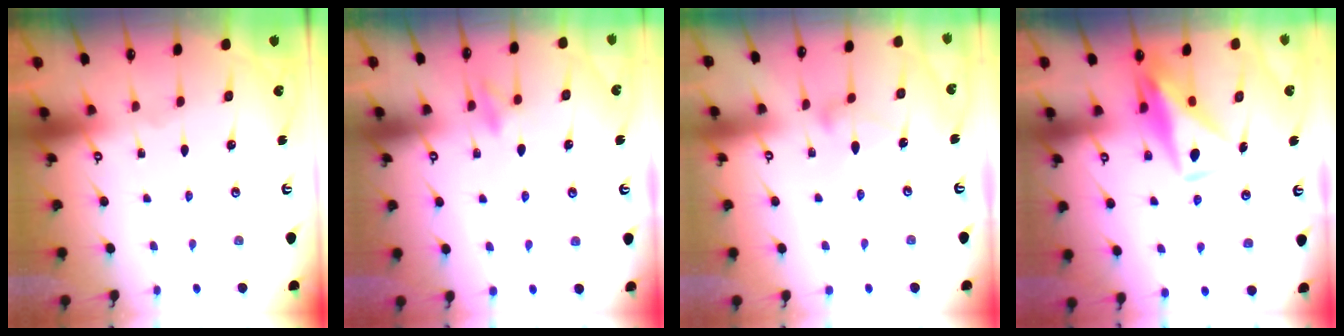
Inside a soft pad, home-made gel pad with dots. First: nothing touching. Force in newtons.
{"total": 10.1, "press": 10.0, "slide": 1.4}
{"total": 7.3, "press": 7.3, "slide": 0.3}
{"total": 10.1, "press": 10.0, "slide": 0.7}